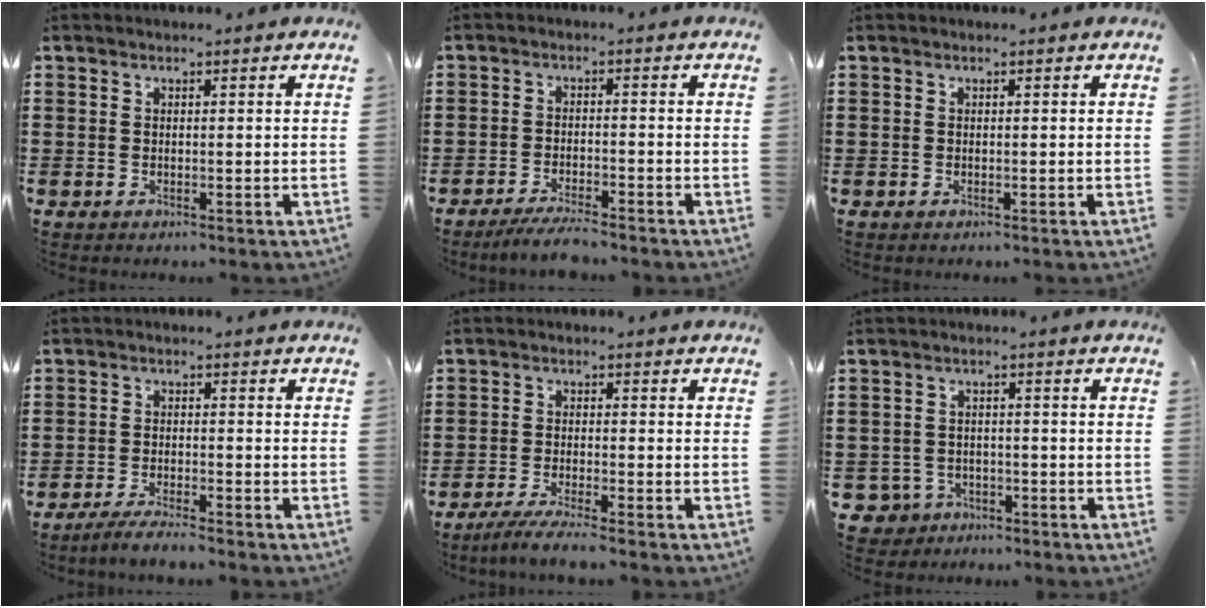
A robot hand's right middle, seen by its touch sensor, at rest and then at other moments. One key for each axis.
{"total": 3.7, "fx": -3.4, "fy": 0.0, "fz": 1.3, "tx": -0.030, "ty": -0.006, "tz": -0.069}
{"total": 0.0}
{"total": 2.8, "fx": -2.6, "fy": -0.2, "fz": 1.0, "tx": -0.017, "ty": 0.001, "tz": -0.051}
{"total": 3.0, "fx": -2.6, "fy": -0.3, "fz": 1.4, "tx": -0.031, "ty": -0.007, "tz": -0.051}
{"total": 3.0, "fx": -2.4, "fy": 1.8, "fz": 0.5, "tx": -0.031, "ty": -0.003, "tz": -0.055}